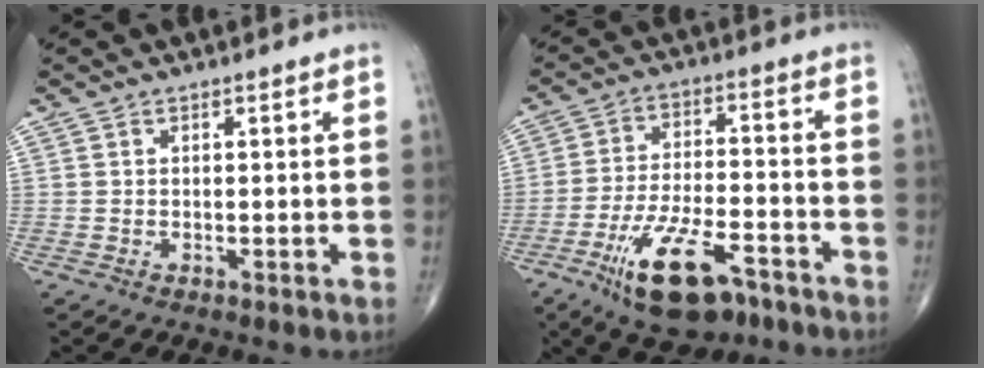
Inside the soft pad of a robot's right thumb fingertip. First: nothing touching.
{"total": 14.5, "force": [-8.7, 5.9, 10.0], "torque": [-0.161, 0.049, -0.143]}